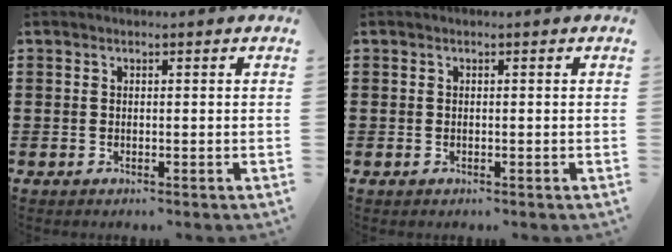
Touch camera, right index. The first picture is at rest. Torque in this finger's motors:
{"motor_torque": [-0.48, 0.81, -0.02, -0.01]}